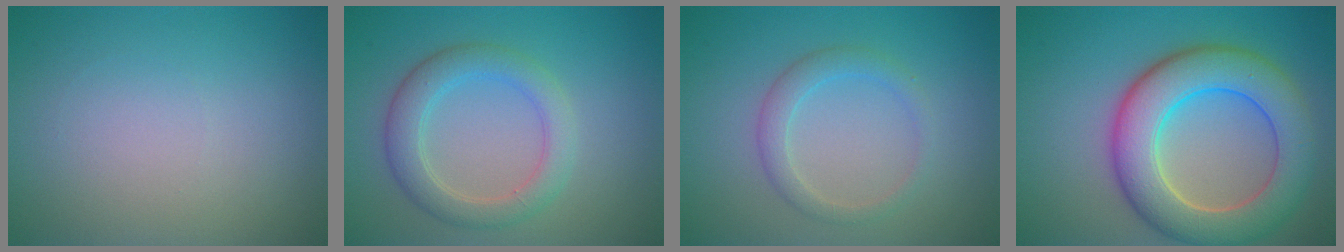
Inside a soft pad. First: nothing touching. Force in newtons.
{"total": 3.8, "press": 3.8, "slide": 0.2}
{"total": 2.2, "press": 2.2, "slide": 0.1}
{"total": 8.8, "press": 8.8, "slide": 0.7}